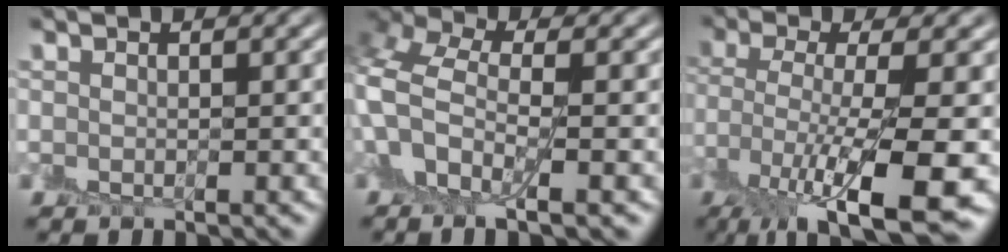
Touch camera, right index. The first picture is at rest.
{"total": 5.8, "force": [-0.8, 3.3, 4.6], "torque": [-0.107, 0.000, -0.031]}
{"total": 10.2, "force": [-4.4, 2.8, 8.8], "torque": [-0.172, -0.023, -0.074]}